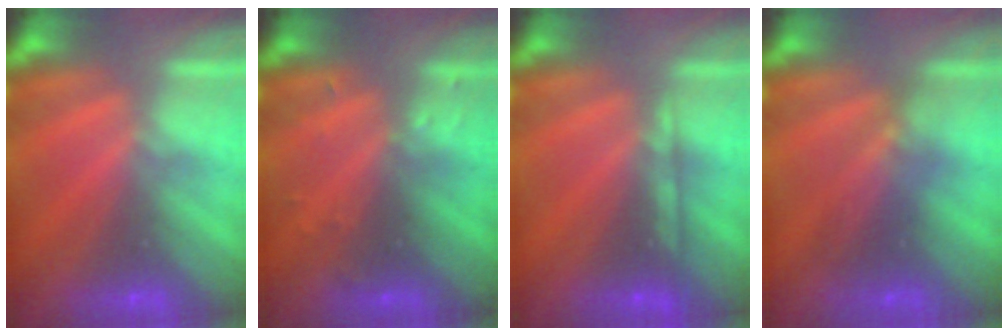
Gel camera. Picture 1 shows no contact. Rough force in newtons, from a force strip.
{"total": 2.9}
{"total": 2.2}
{"total": 2.9}